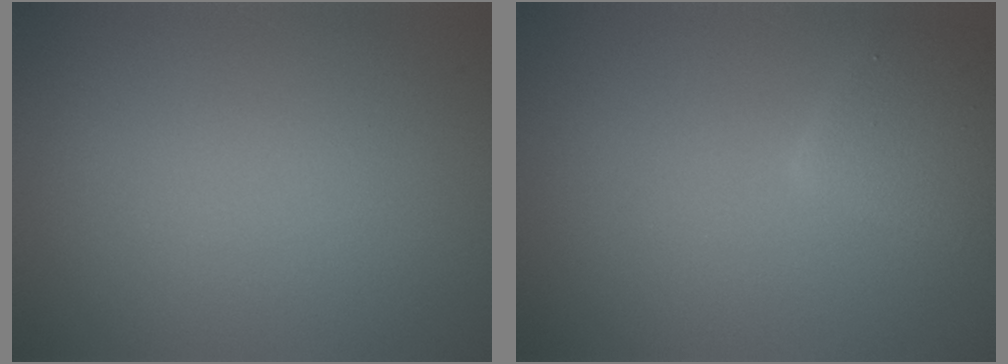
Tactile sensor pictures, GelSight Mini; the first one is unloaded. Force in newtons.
{"total": 2.8, "press": 2.8, "slide": 0.1}